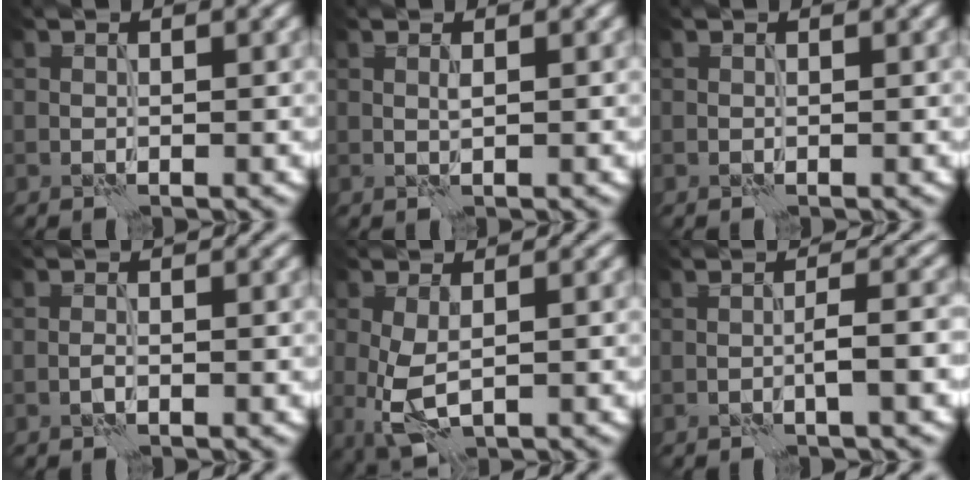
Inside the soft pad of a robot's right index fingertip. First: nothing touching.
{"total": 0.6, "force": [0.3, -0.1, 0.5], "torque": [-0.012, 0.003, 0.005]}
{"total": 0.0}
{"total": 0.7, "force": [-0.4, 0.2, 0.5], "torque": [-0.014, 0.002, -0.009]}
{"total": 3.7, "force": [-0.4, 1.7, 3.3], "torque": [-0.078, -0.010, -0.004]}
{"total": 2.1, "force": [-0.6, 0.0, 2.1], "torque": [-0.036, 0.009, -0.013]}